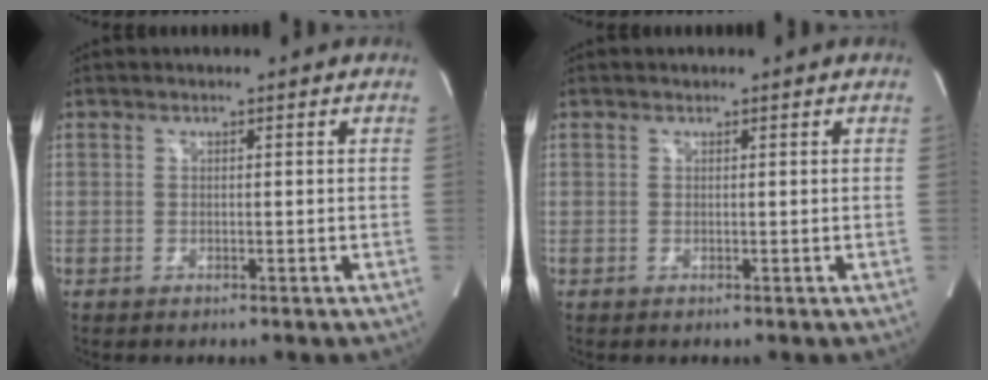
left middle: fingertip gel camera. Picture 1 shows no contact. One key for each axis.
{"total": 0.0}